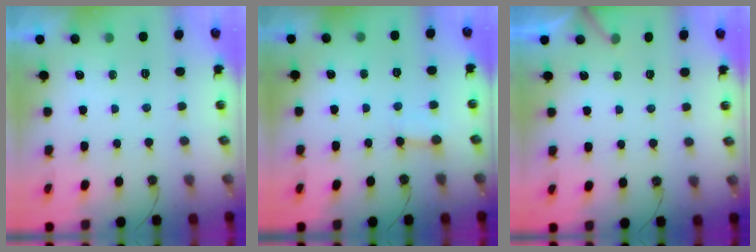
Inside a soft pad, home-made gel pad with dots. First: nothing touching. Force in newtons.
{"total": 2.2, "press": 2.2, "slide": 0.5}
{"total": 3.0, "press": 3.0, "slide": 0.2}